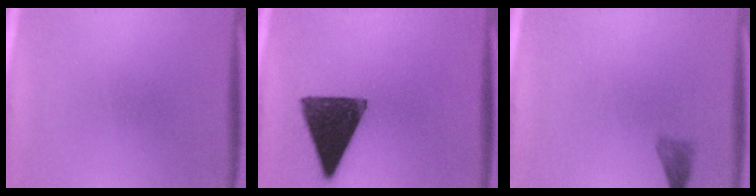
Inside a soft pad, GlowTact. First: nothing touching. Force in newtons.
{"total": 14.9}
{"total": 1.7}